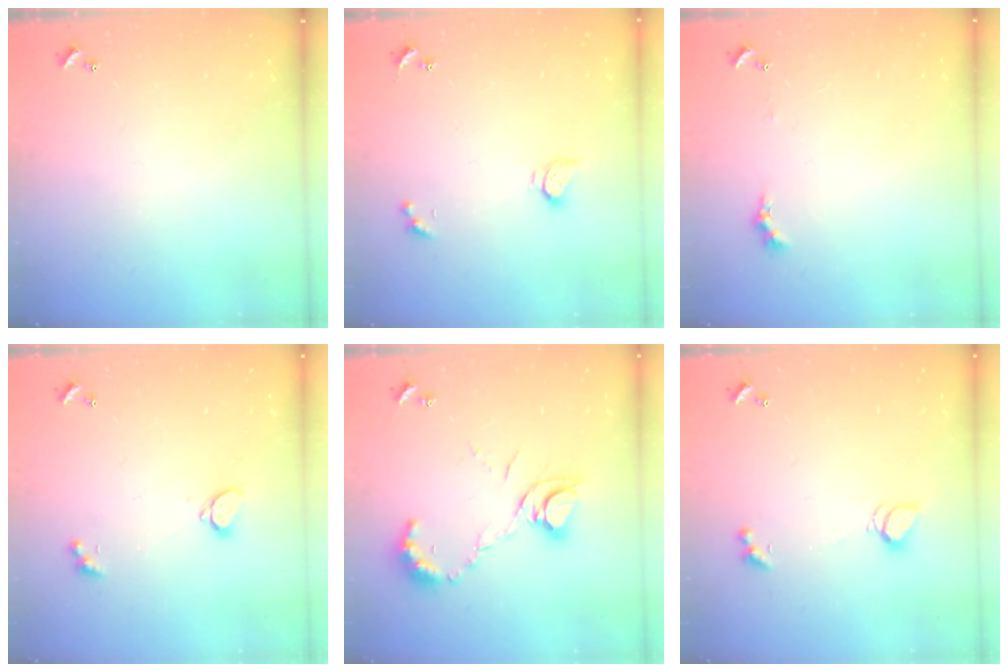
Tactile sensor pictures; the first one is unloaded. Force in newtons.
{"total": 2.6, "press": 2.6, "slide": 0.2}
{"total": 0.6, "press": 0.4, "slide": 0.5}
{"total": 2.2, "press": 2.0, "slide": 0.9}
{"total": 9.8, "press": 9.8, "slide": 1.0}
{"total": 2.0, "press": 1.9, "slide": 0.5}